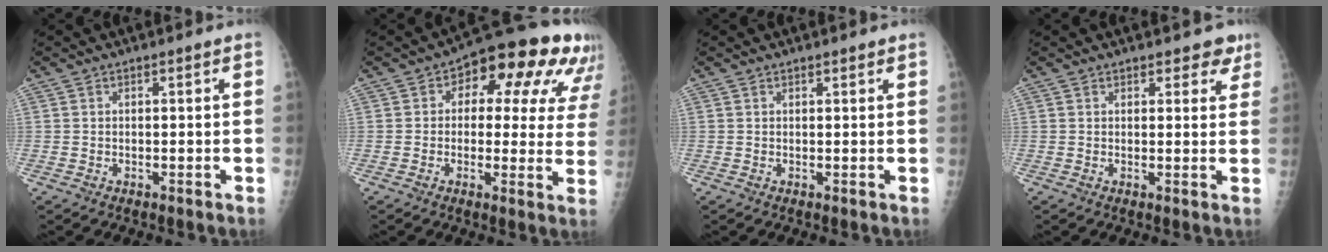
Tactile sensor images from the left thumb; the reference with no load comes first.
{"total": 17.1, "force": [7.1, 9.4, 12.4], "torque": [-0.099, 0.011, 0.075]}
{"total": 0.8, "force": [0.7, 0.2, 0.3], "torque": [-0.005, -0.003, 0.010]}
{"total": 3.7, "force": [2.9, 2.0, 1.2], "torque": [0.019, -0.014, 0.031]}